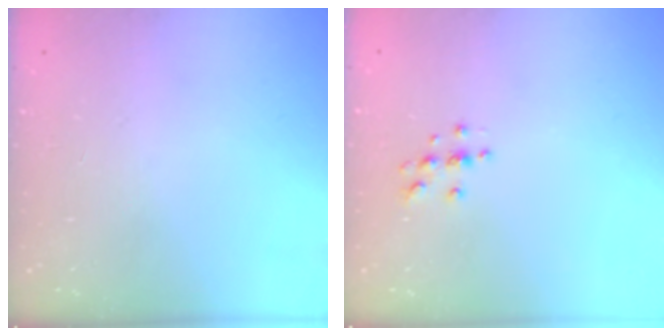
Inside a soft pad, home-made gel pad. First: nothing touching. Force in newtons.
{"total": 3.8, "press": 3.8, "slide": 0.4}